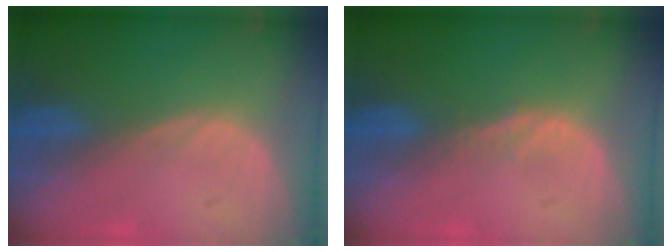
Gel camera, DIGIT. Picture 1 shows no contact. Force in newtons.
{"total": 1.1, "press": 1.1, "slide": 0.1}